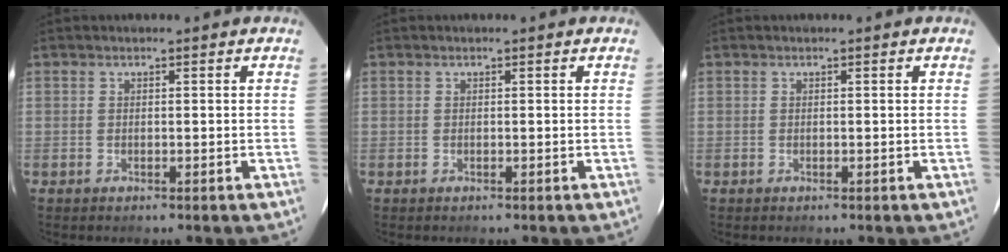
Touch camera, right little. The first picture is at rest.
{"total": 0.0}
{"total": 0.0}